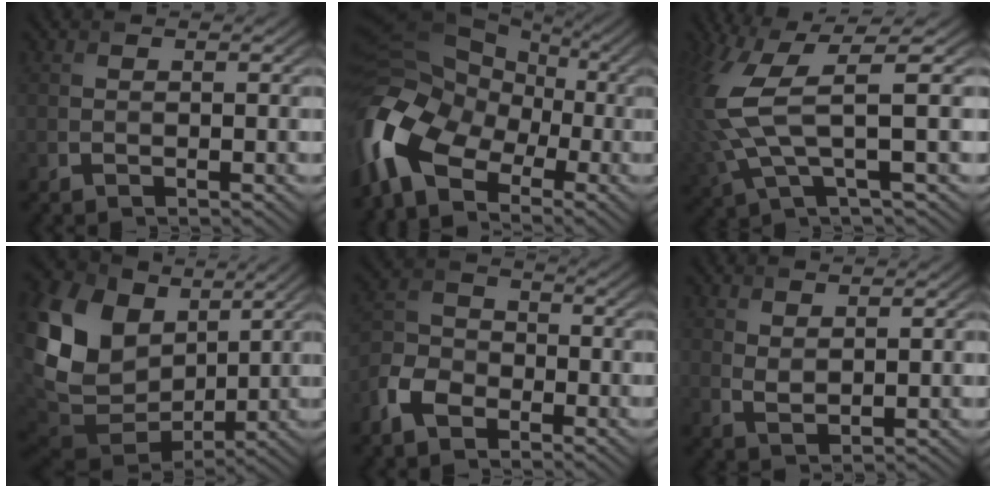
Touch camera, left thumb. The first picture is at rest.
{"total": 13.9, "force": [-5.6, 9.2, 8.8], "torque": [-0.237, -0.033, -0.115]}
{"total": 10.4, "force": [1.7, 3.1, 9.7], "torque": [-0.242, -0.004, 0.033]}
{"total": 16.1, "force": [4.7, 11.6, 10.2], "torque": [-0.286, 0.010, 0.094]}
{"total": 5.7, "force": [-3.7, 3.4, 2.7], "torque": [-0.068, 0.001, -0.092]}
{"total": 2.1, "force": [1.7, 0.6, 1.1], "torque": [-0.027, -0.003, 0.039]}